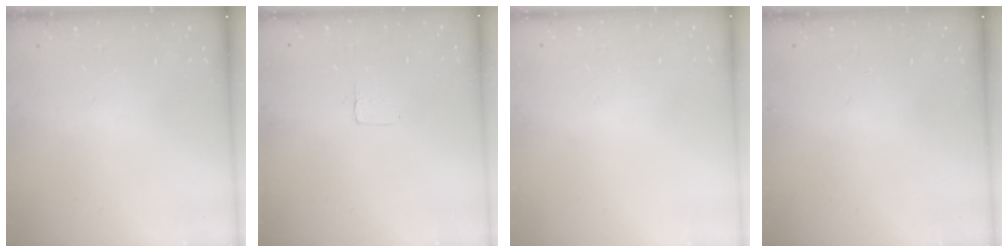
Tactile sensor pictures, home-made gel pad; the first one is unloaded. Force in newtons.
{"total": 3.1, "press": 3.1, "slide": 0.2}
{"total": 0.0}
{"total": 0.0}